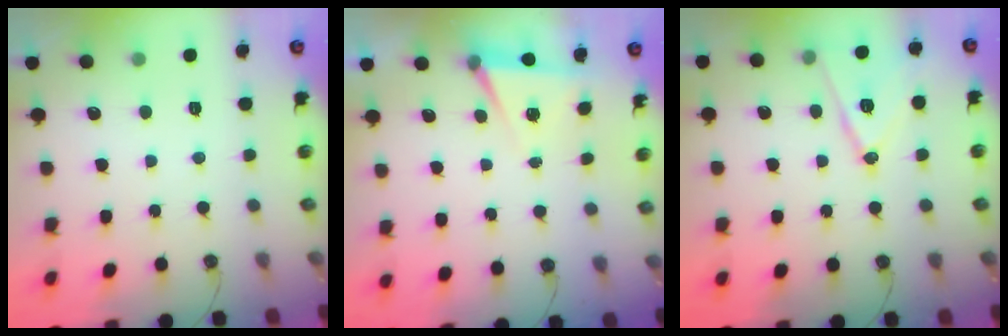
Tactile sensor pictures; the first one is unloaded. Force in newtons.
{"total": 5.0, "press": 2.3, "slide": 4.4}
{"total": 13.6, "press": 13.2, "slide": 3.3}